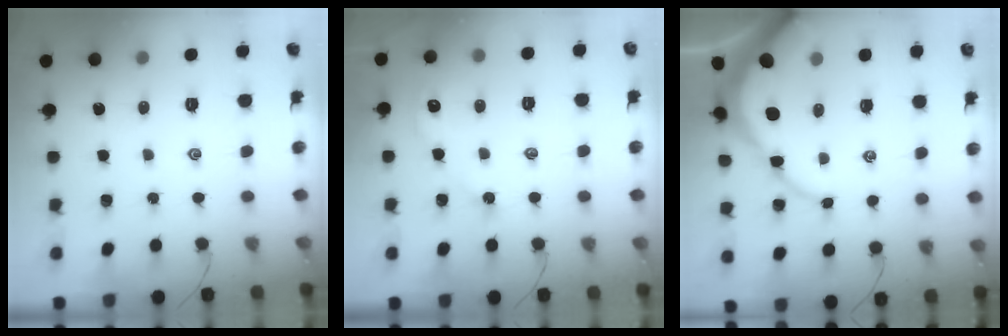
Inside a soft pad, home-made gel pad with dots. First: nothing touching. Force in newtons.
{"total": 2.5, "press": 2.5, "slide": 0.4}
{"total": 8.5, "press": 8.4, "slide": 1.0}